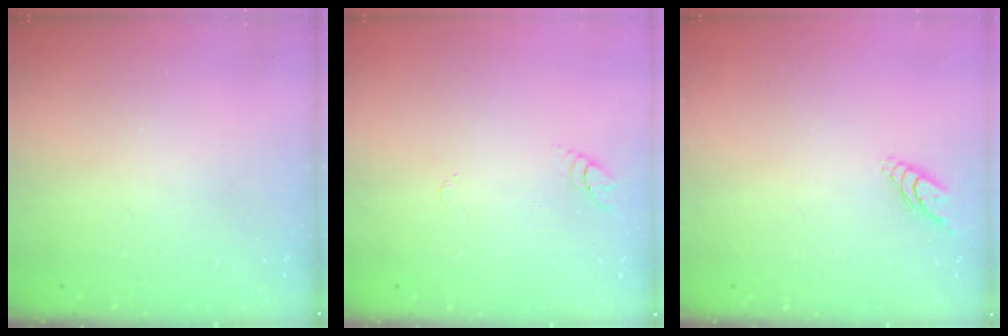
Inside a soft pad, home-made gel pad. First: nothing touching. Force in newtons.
{"total": 2.9, "press": 2.9, "slide": 0.3}
{"total": 4.7, "press": 4.7, "slide": 0.6}